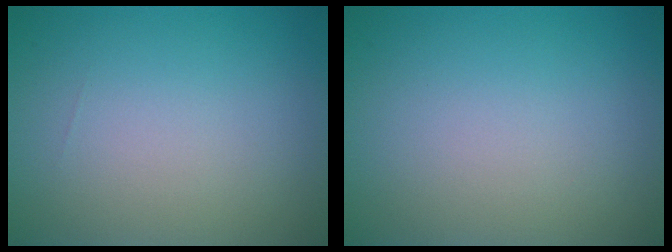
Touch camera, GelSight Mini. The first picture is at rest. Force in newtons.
{"total": 0.0}